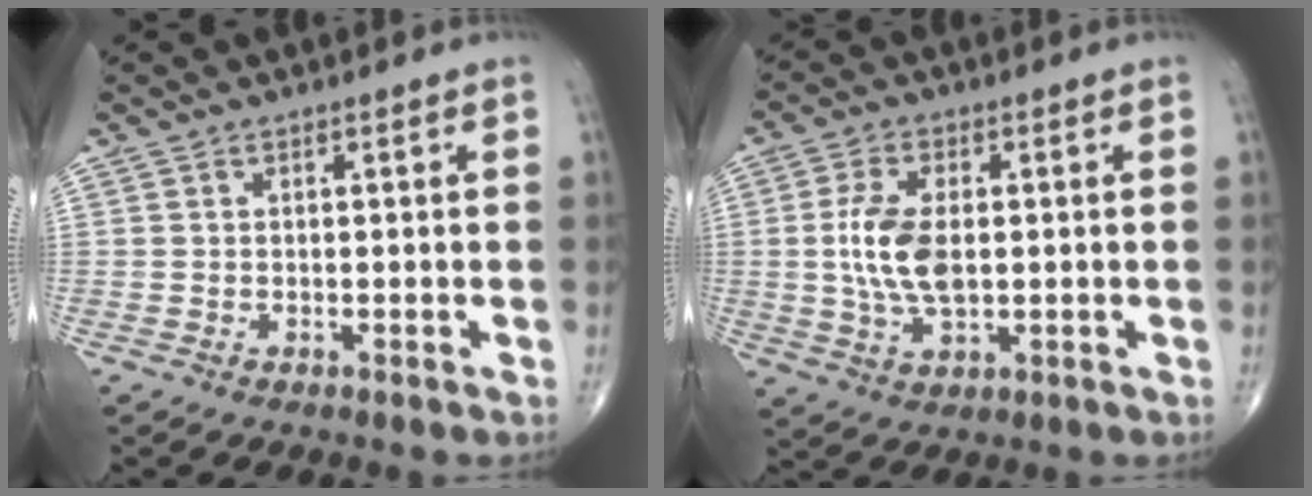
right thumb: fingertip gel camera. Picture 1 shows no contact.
{"total": 9.5, "force": [0.3, 4.9, 8.2], "torque": [-0.172, -0.003, 0.008]}